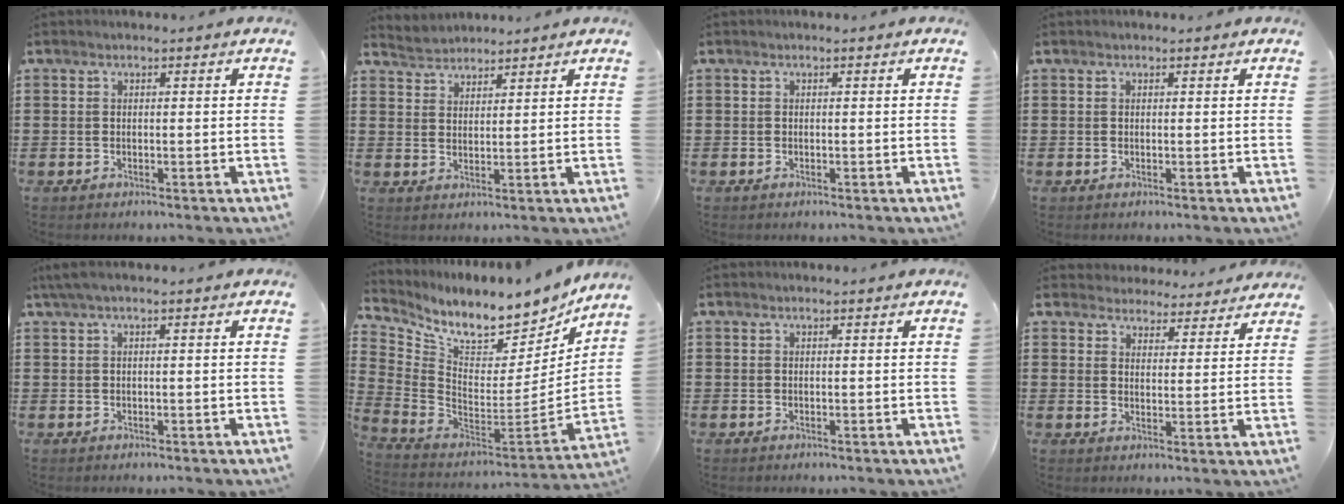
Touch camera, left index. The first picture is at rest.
{"total": 2.6, "force": [2.4, 0.6, -0.6], "torque": [0.001, -0.004, 0.045]}
{"total": 0.0}
{"total": 0.0}
{"total": 1.3, "force": [0.1, 0.1, 1.3], "torque": [-0.022, -0.002, 0.003]}
{"total": 9.2, "force": [8.2, 2.1, 3.6], "torque": [-0.100, -0.079, 0.136]}
{"total": 0.0}
{"total": 4.0, "force": [3.9, 0.8, -0.2], "torque": [-0.017, -0.018, 0.070]}